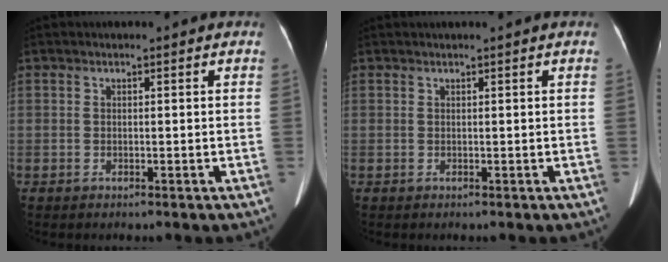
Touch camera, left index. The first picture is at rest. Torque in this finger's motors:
{"motor_torque": [0.89, -1.25, 0.03, 0.05]}